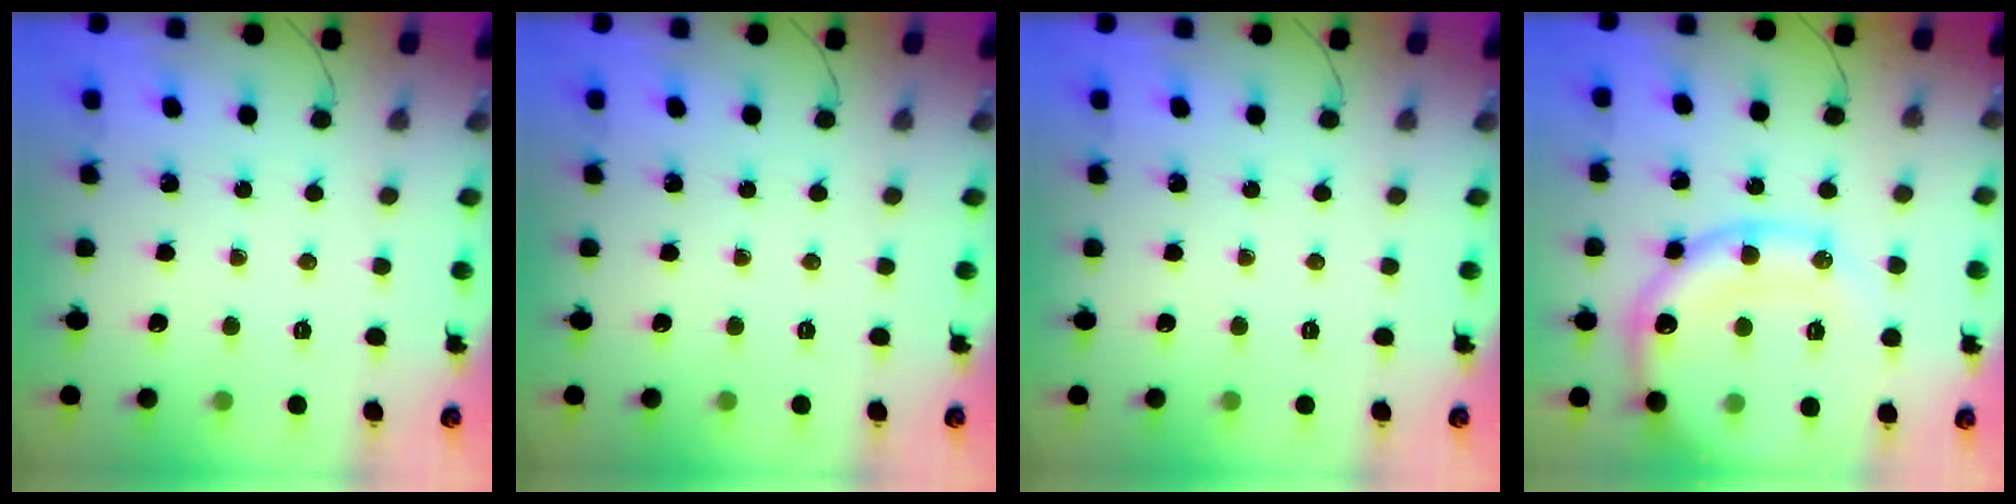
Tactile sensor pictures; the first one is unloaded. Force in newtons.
{"total": 0.0}
{"total": 0.0}
{"total": 18.8, "press": 18.6, "slide": 2.9}